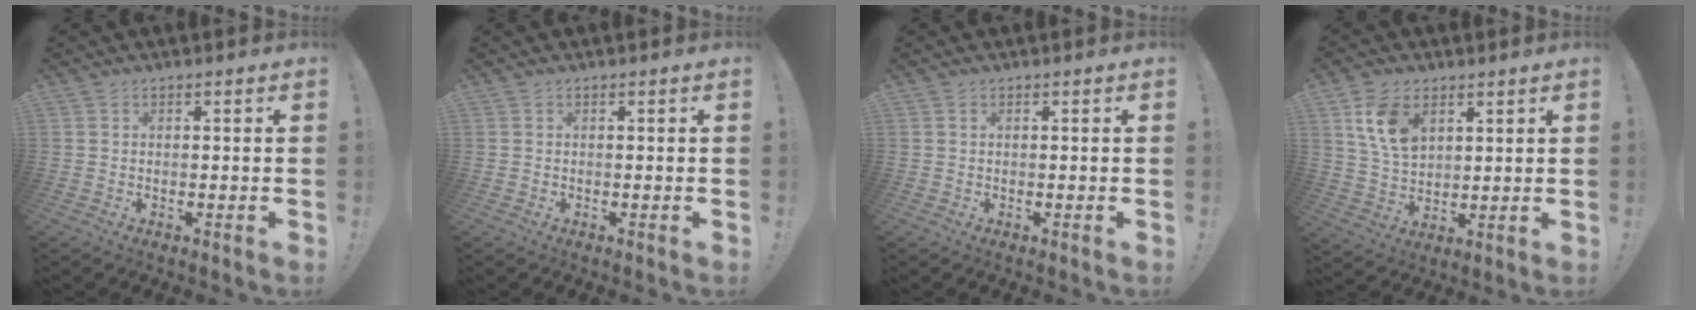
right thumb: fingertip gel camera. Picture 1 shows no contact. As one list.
[{"total": 0.0}, {"total": 0.0}, {"total": 11.3, "force": [5.2, 7.2, 6.9], "torque": [-0.120, -0.013, 0.101]}]